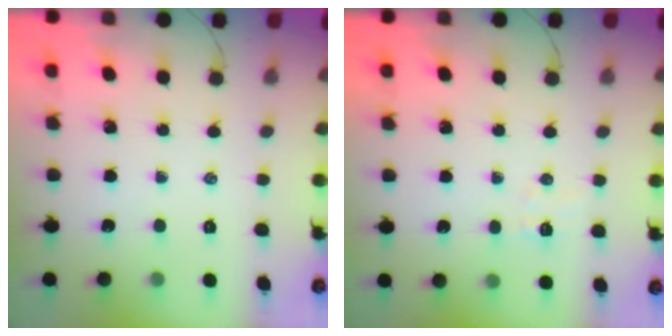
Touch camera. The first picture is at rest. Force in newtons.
{"total": 4.5, "press": 4.3, "slide": 1.1}